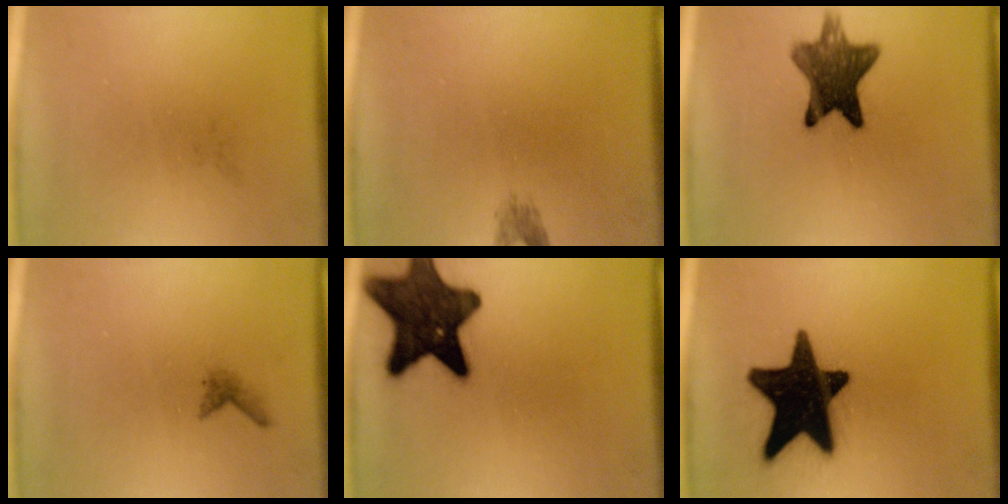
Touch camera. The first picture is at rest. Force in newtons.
{"total": 1.4}
{"total": 10.6}
{"total": 0.9}
{"total": 15.4}
{"total": 19.7}